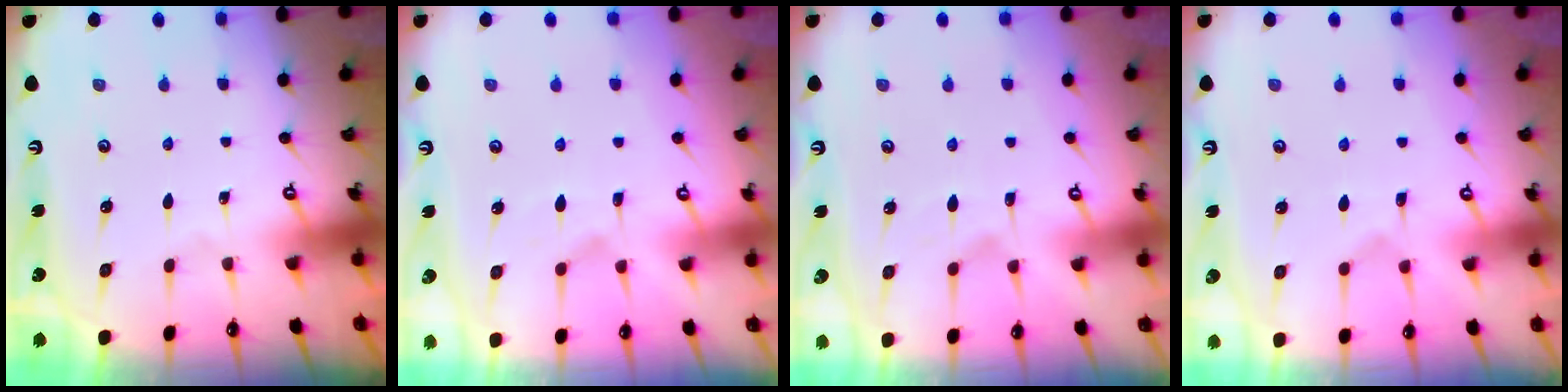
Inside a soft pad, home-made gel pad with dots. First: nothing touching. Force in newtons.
{"total": 1.5, "press": 1.0, "slide": 1.1}
{"total": 1.7, "press": 1.3, "slide": 1.1}
{"total": 1.4, "press": 0.2, "slide": 1.4}